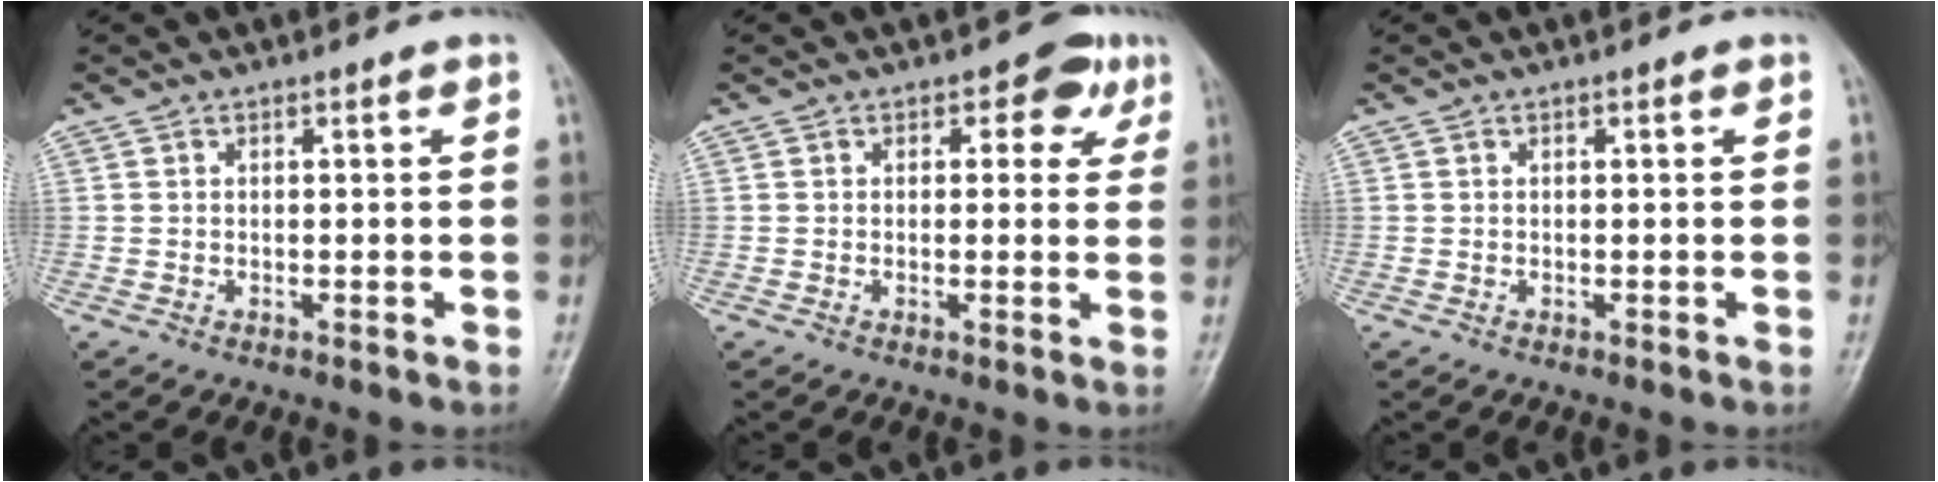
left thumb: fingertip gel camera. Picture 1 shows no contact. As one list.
[{"total": 4.3, "force": [1.8, 2.9, 2.6], "torque": [0.003, -0.001, 0.011]}, {"total": 0.0}]